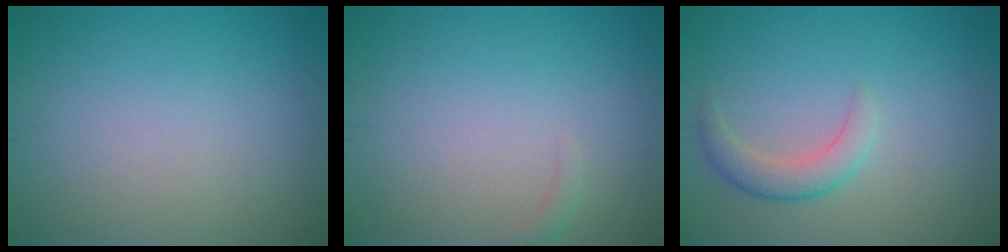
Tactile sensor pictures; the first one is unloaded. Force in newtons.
{"total": 0.7, "press": 0.7, "slide": 0.2}
{"total": 2.5, "press": 2.5, "slide": 0.2}